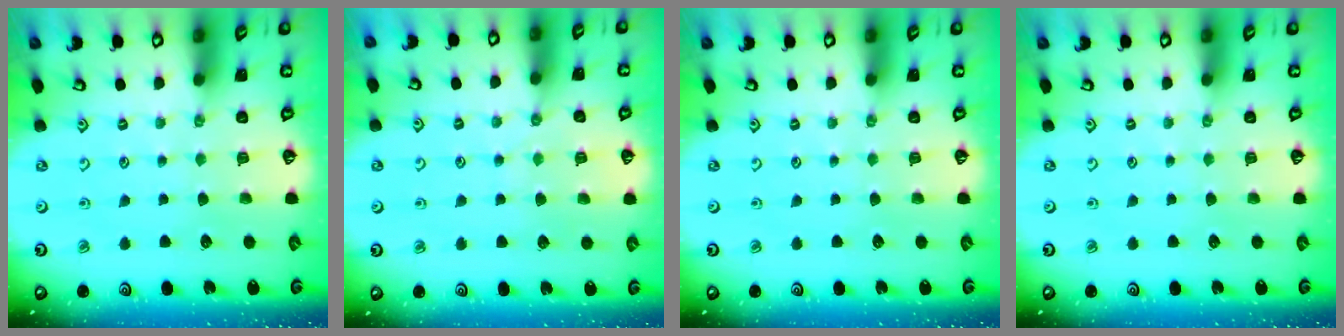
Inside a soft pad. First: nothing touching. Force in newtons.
{"total": 6.2, "press": 6.2, "slide": 0.5}
{"total": 0.0}
{"total": 0.0}